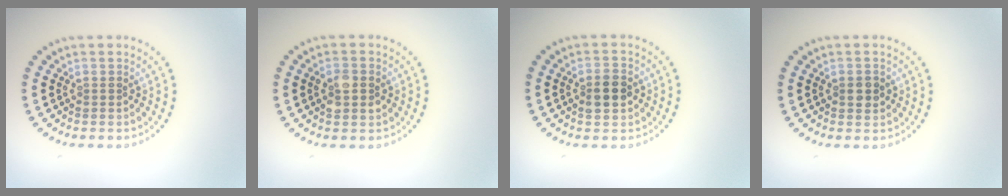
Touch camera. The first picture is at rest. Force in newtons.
{"total": 2.9, "press": 2.9, "slide": 0.1}
{"total": 3.0, "press": 3.0, "slide": 0.1}
{"total": 1.4, "press": 1.4, "slide": 0.2}